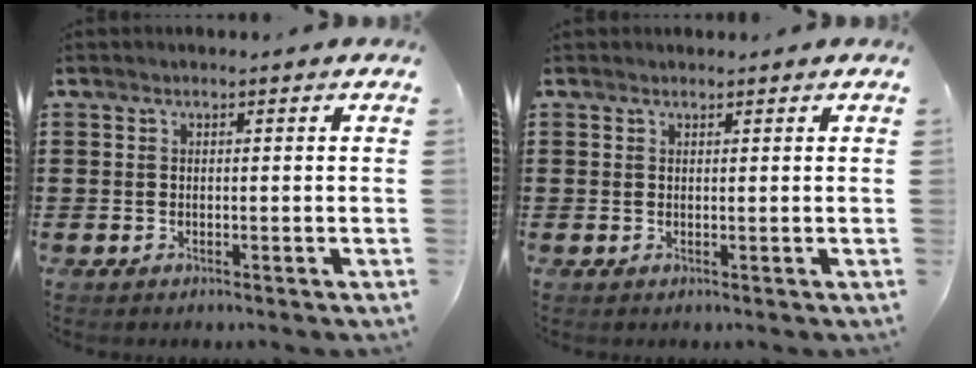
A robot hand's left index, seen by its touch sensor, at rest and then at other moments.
{"total": 0.7, "force": [0.6, 0.2, 0.1], "torque": [-0.003, 0.000, 0.013]}